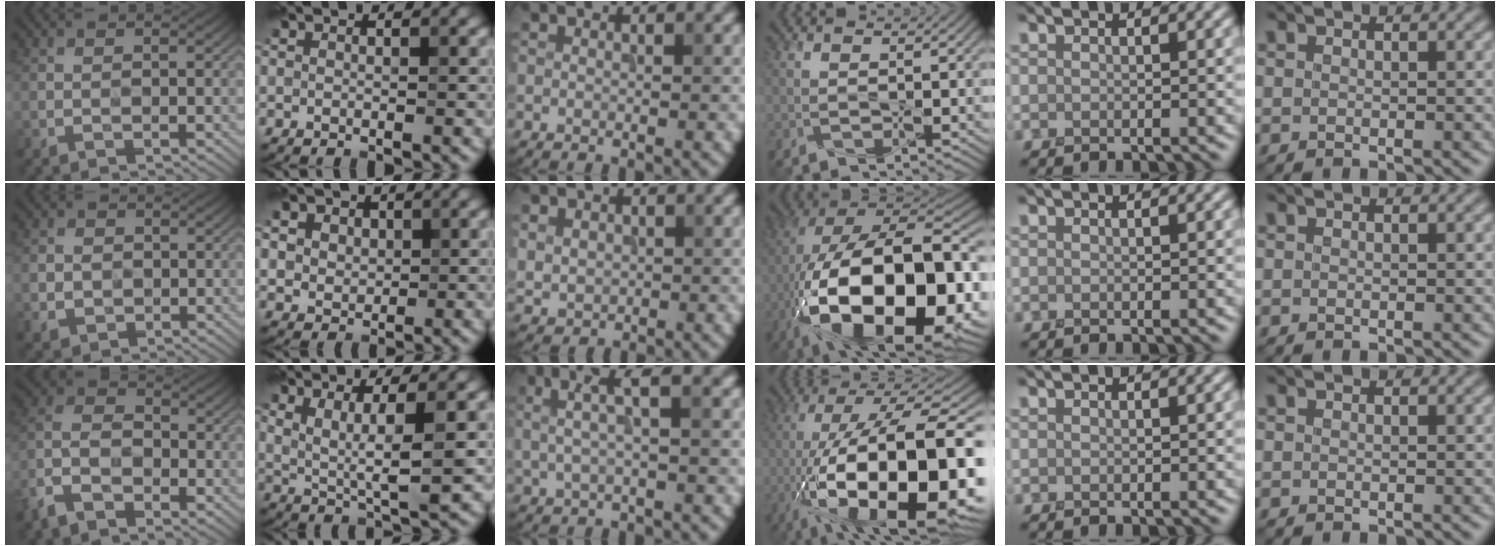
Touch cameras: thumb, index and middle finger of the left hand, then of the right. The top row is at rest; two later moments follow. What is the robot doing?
{"motion": "wipe", "object": "whiteboard"}